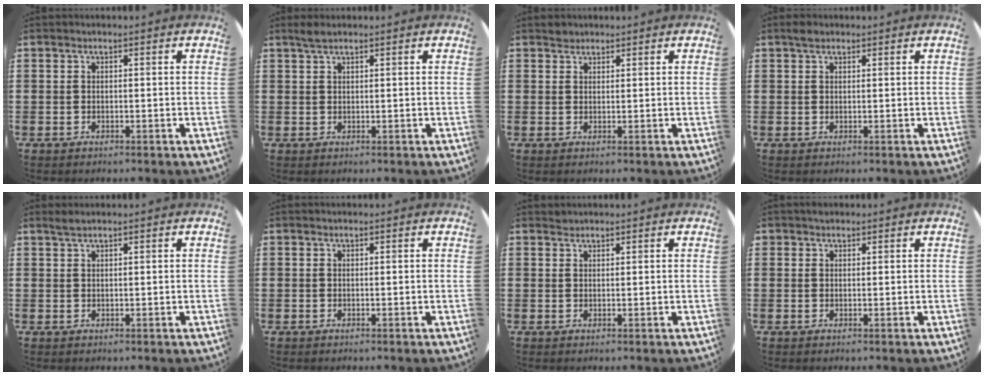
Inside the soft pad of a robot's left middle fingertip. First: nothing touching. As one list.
[{"total": 1.4, "force": [1.1, 0.2, 0.8], "torque": [-0.017, 0.003, 0.020]}, {"total": 1.2, "force": [1.2, 0.4, -0.2], "torque": [0.010, -0.001, 0.021]}, {"total": 1.4, "force": [1.1, 0.6, 0.6], "torque": [-0.005, 0.003, 0.018]}, {"total": 1.0, "force": [0.9, -0.1, 0.4], "torque": [-0.009, 0.002, 0.016]}, {"total": 0.0}, {"total": 0.7, "force": [0.6, 0.1, -0.1], "torque": [0.002, 0.003, 0.012]}, {"total": 0.7, "force": [0.6, 0.4, -0.1], "torque": [0.001, 0.004, 0.012]}]